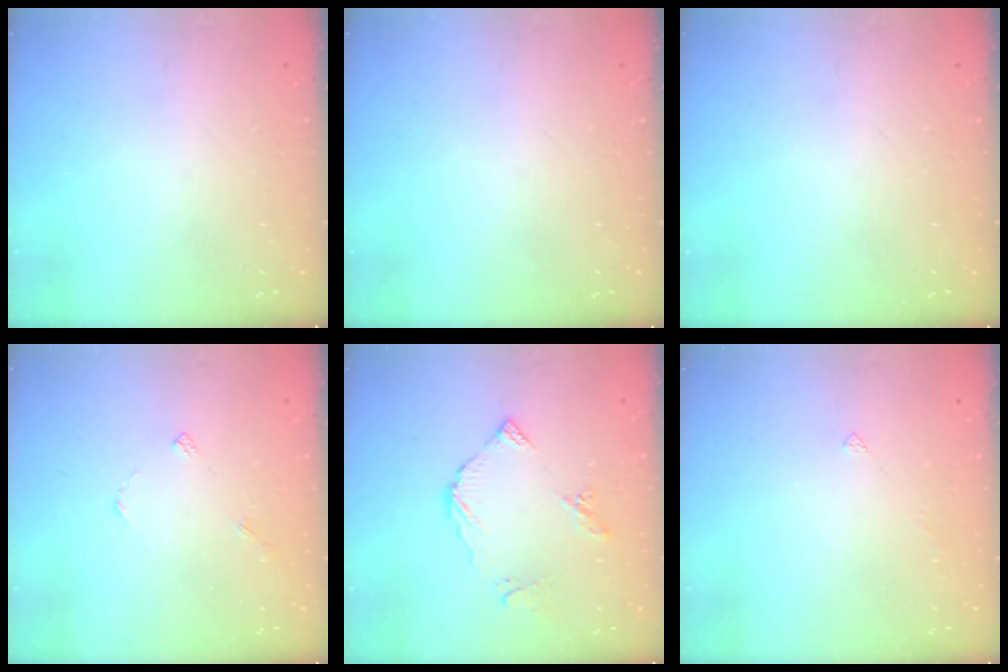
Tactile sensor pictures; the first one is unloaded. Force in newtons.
{"total": 0.0}
{"total": 0.0}
{"total": 3.3, "press": 3.3, "slide": 0.3}
{"total": 8.0, "press": 7.9, "slide": 0.8}
{"total": 1.5, "press": 1.4, "slide": 0.3}